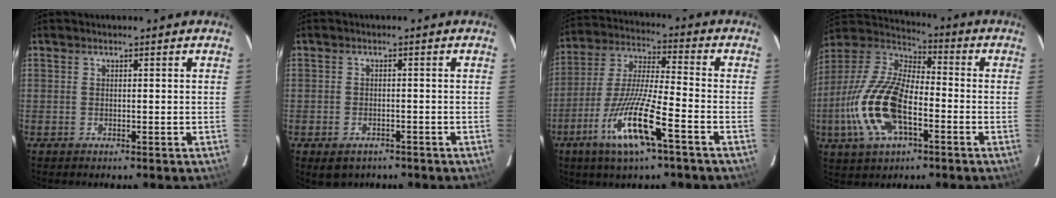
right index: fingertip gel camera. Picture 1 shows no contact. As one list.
[{"total": 4.0, "force": [-2.6, 2.6, 1.5], "torque": [-0.034, -0.008, -0.035]}, {"total": 14.6, "force": [-7.5, 2.0, 12.5], "torque": [-0.262, -0.018, -0.147]}, {"total": 18.7, "force": [-6.0, 8.6, 15.5], "torque": [-0.335, -0.010, -0.117]}]